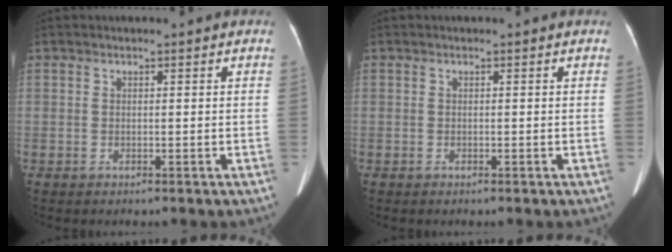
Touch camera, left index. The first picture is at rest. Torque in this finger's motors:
{"motor_torque": [0.04, 0.06, 0.00, 0.00]}